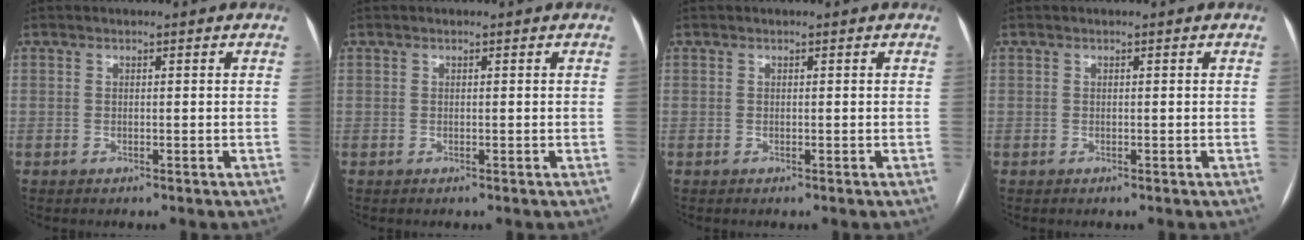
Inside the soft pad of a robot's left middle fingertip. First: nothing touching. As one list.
[{"total": 0.0}, {"total": 0.0}, {"total": 0.0}]